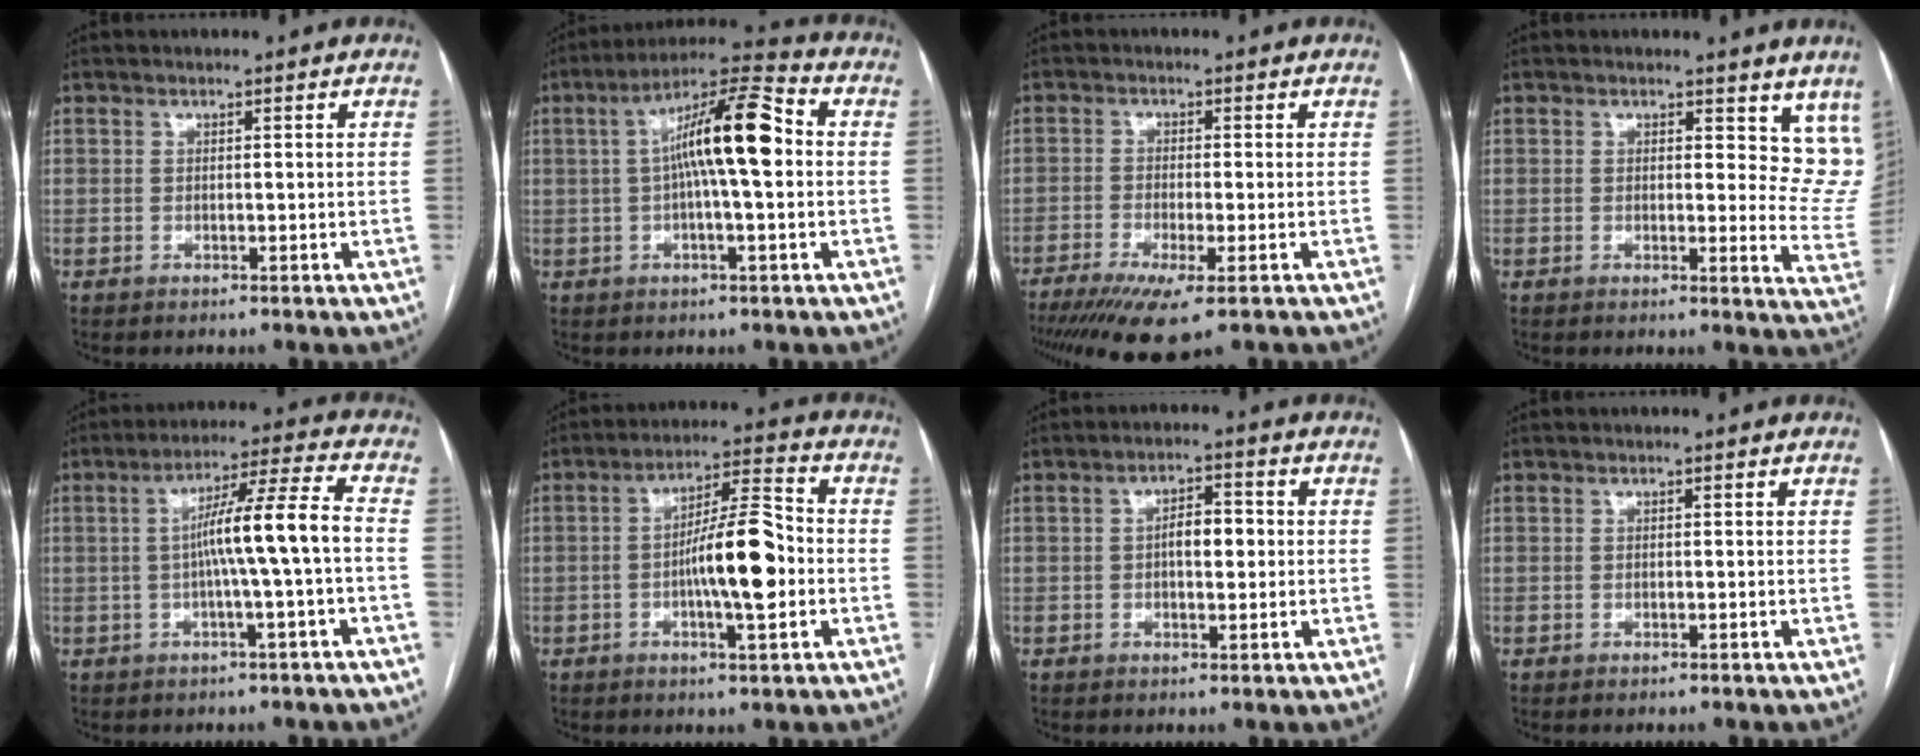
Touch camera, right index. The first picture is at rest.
{"total": 12.8, "force": [1.0, 1.8, 12.6], "torque": [-0.218, 0.031, 0.009]}
{"total": 9.0, "force": [-5.6, 1.3, 7.0], "torque": [-0.115, -0.023, -0.091]}
{"total": 8.9, "force": [7.2, 4.1, 3.3], "torque": [0.000, -0.035, 0.057]}
{"total": 9.7, "force": [-0.9, -1.0, 9.6], "torque": [-0.161, 0.021, -0.014]}
{"total": 11.1, "force": [-1.7, 1.9, 10.8], "torque": [-0.182, 0.014, -0.030]}
{"total": 4.5, "force": [0.1, 1.9, 4.1], "torque": [-0.068, 0.010, 0.002]}
{"total": 0.0}